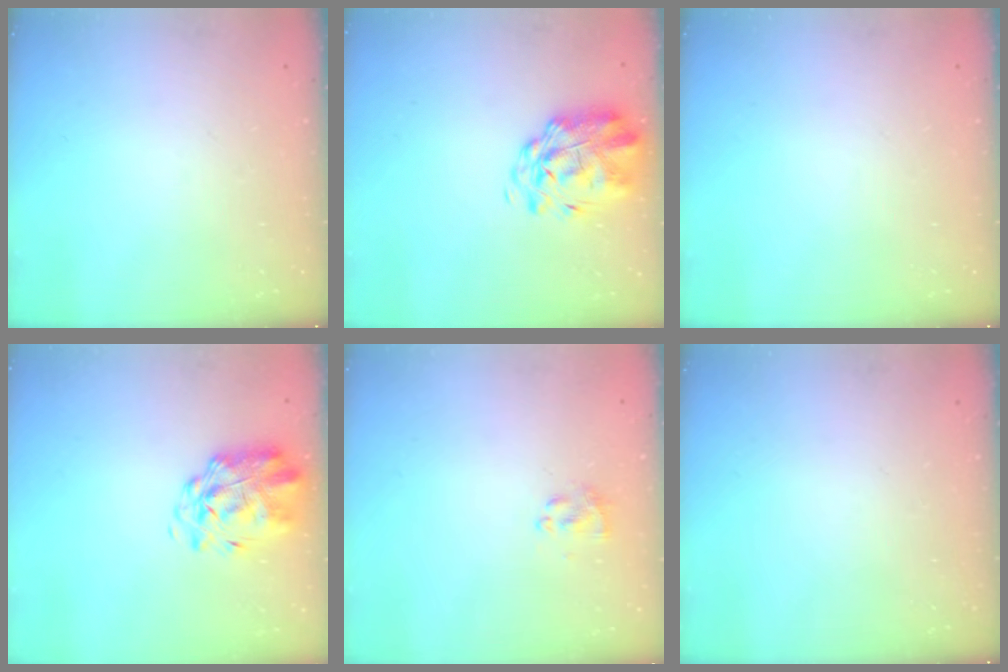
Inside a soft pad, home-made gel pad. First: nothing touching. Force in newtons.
{"total": 3.2, "press": 2.8, "slide": 1.6}
{"total": 0.0}
{"total": 2.6, "press": 2.1, "slide": 1.6}
{"total": 1.4, "press": 1.3, "slide": 0.6}
{"total": 0.0}